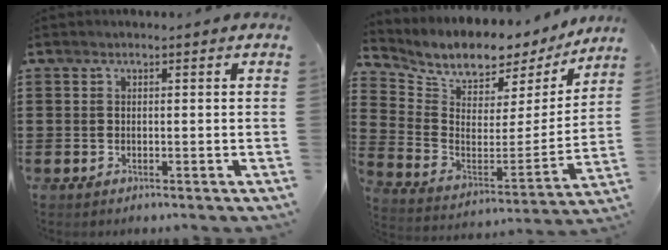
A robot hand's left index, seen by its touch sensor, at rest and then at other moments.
{"total": 5.6, "force": [5.1, 2.2, 0.8], "torque": [-0.038, -0.057, 0.081]}